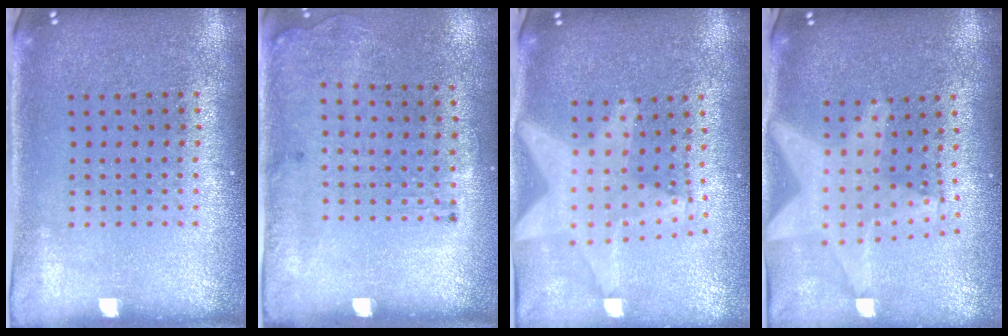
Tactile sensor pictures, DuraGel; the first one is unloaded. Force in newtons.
{"total": 1.8, "press": 1.2, "slide": 1.3}
{"total": 2.2, "press": 1.8, "slide": 1.2}
{"total": 2.2, "press": 1.8, "slide": 1.2}